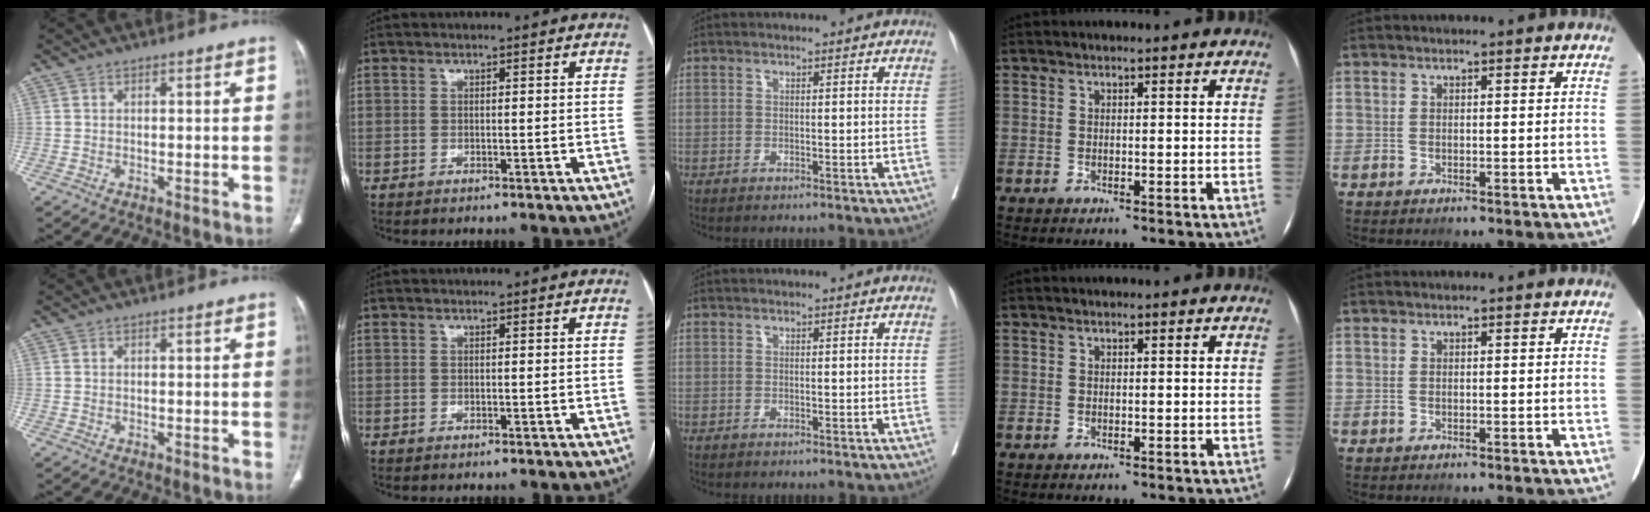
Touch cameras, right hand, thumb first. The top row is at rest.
{}